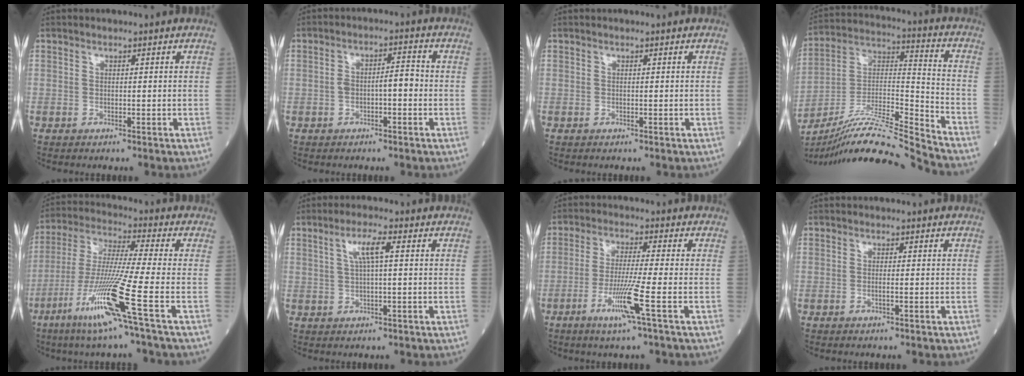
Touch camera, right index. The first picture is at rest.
{"total": 4.1, "force": [-0.8, 1.3, 3.8], "torque": [-0.068, 0.020, -0.012]}
{"total": 0.0}
{"total": 17.6, "force": [-16.2, -2.1, 6.8], "torque": [-0.130, 0.026, -0.291]}
{"total": 13.8, "force": [-6.6, -2.1, 12.0], "torque": [-0.242, -0.035, -0.131]}
{"total": 4.1, "force": [1.1, 0.3, 3.9], "torque": [-0.077, 0.009, 0.023]}
{"total": 7.3, "force": [-3.1, -1.3, 6.5], "torque": [-0.127, -0.021, -0.064]}
{"total": 0.8, "force": [-0.3, 0.0, 0.8], "torque": [-0.017, 0.000, -0.006]}